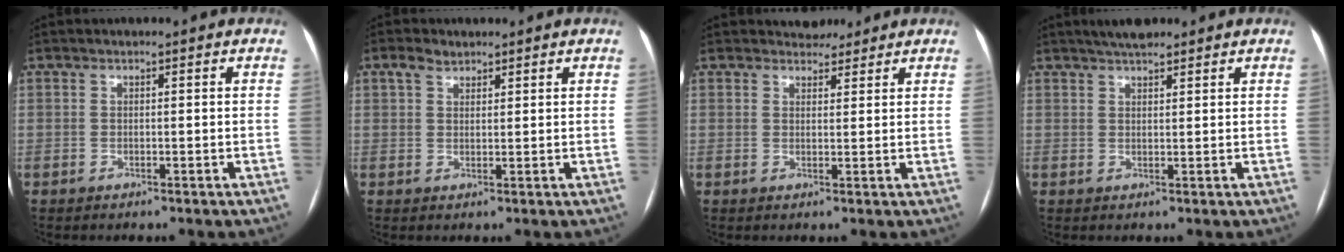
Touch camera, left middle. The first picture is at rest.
{"total": 2.0, "force": [1.6, 1.0, 0.6], "torque": [-0.018, 0.007, 0.032]}
{"total": 3.3, "force": [3.0, 1.4, 0.0], "torque": [0.002, 0.003, 0.041]}
{"total": 3.9, "force": [3.3, 0.9, 1.8], "torque": [-0.032, 0.015, 0.054]}